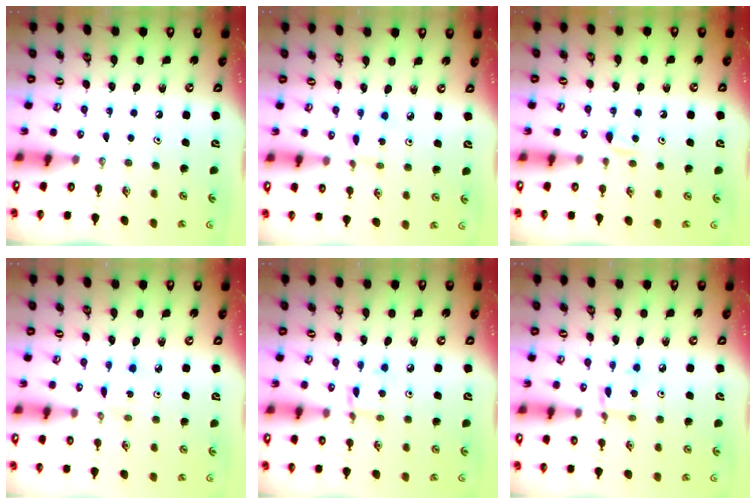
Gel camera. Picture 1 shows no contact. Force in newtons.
{"total": 0.7, "press": 0.7, "slide": 0.1}
{"total": 3.9, "press": 3.9, "slide": 0.6}
{"total": 1.2, "press": 1.2, "slide": 0.2}
{"total": 2.8, "press": 2.7, "slide": 0.3}
{"total": 2.8, "press": 2.7, "slide": 0.3}